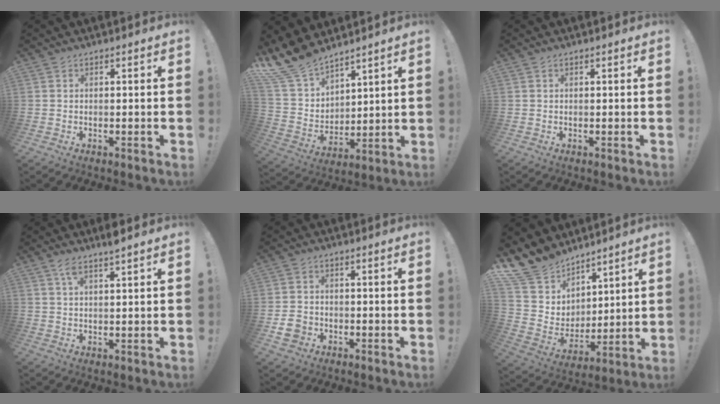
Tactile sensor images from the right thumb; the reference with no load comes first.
{"total": 13.8, "force": [11.9, 5.9, 3.7], "torque": [-0.101, -0.089, 0.232]}
{"total": 0.0}
{"total": 4.3, "force": [3.0, 0.3, 3.0], "torque": [-0.057, -0.011, 0.050]}
{"total": 5.4, "force": [-2.1, 4.4, 2.3], "torque": [-0.048, 0.009, -0.037]}
{"total": 13.0, "force": [10.4, 7.7, 1.9], "torque": [-0.064, -0.087, 0.210]}